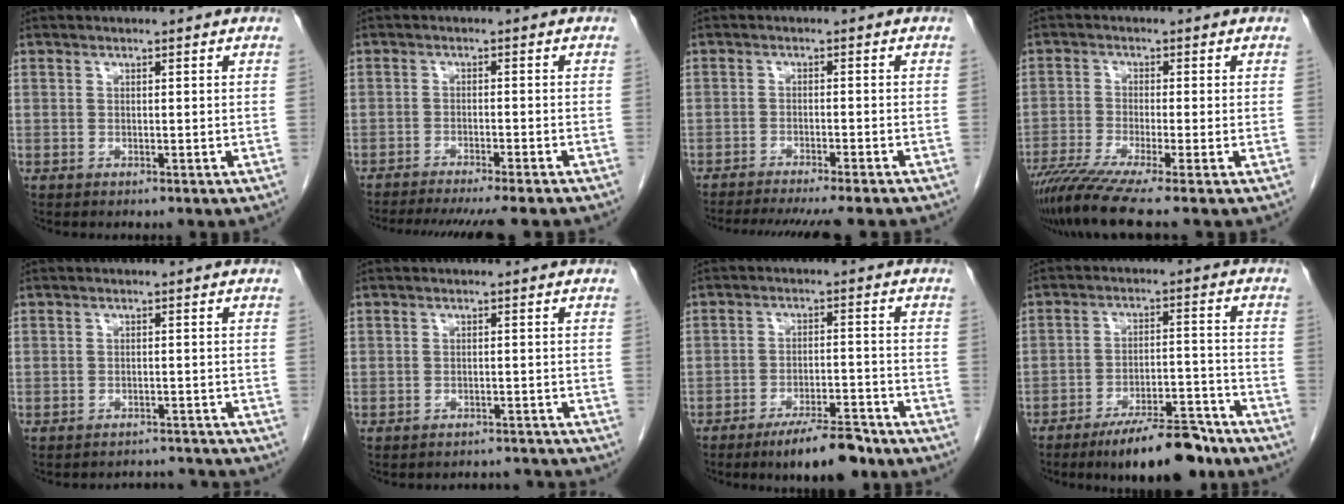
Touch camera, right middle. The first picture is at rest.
{"total": 13.5, "force": [-12.0, 0.1, 6.3], "torque": [-0.084, -0.029, -0.164]}
{"total": 13.2, "force": [-11.7, 0.3, 6.2], "torque": [-0.083, -0.026, -0.160]}
{"total": 8.2, "force": [-6.3, -1.4, 5.1], "torque": [-0.086, -0.029, -0.108]}
{"total": 4.9, "force": [-4.7, 0.9, -1.0], "torque": [0.015, 0.014, -0.059]}
{"total": 4.5, "force": [-4.3, 1.0, -0.7], "torque": [0.013, 0.009, -0.052]}
{"total": 8.2, "force": [-6.4, 1.5, 5.0], "torque": [-0.074, -0.009, -0.103]}
{"total": 11.7, "force": [-9.2, 2.6, 6.6], "torque": [-0.092, 0.005, -0.147]}